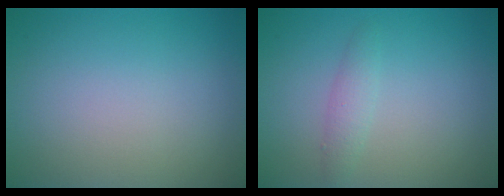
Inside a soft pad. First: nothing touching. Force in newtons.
{"total": 1.4, "press": 1.4, "slide": 0.0}